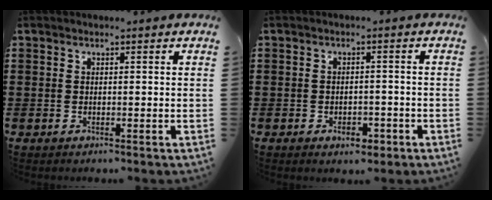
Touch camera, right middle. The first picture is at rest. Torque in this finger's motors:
{"motor_torque": [0.29, -0.21, 0.06, 0.04]}